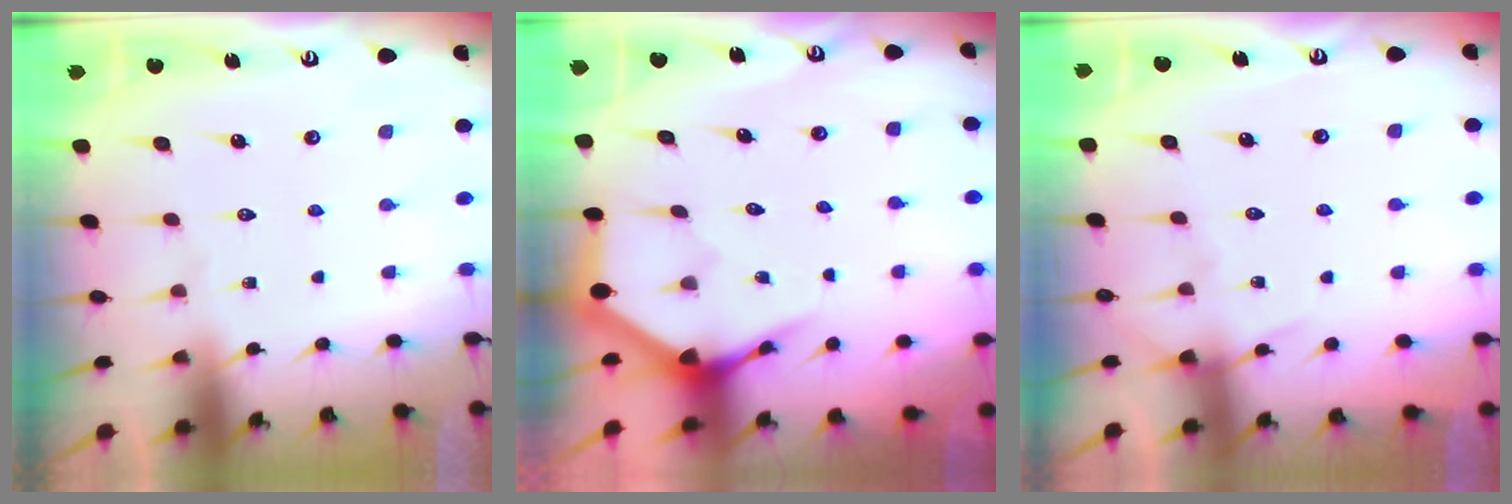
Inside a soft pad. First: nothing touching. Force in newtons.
{"total": 3.9, "press": 3.8, "slide": 0.4}
{"total": 5.1, "press": 5.0, "slide": 0.6}